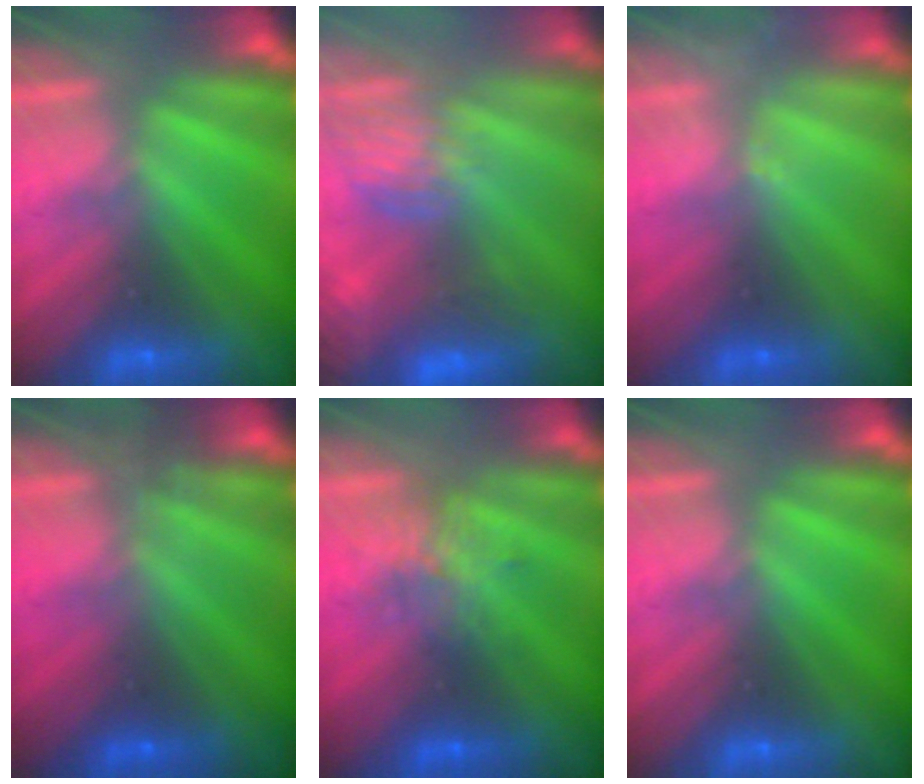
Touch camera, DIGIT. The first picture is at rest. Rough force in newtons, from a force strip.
{"total": 5.0}
{"total": 2.4}
{"total": 1.2}
{"total": 3.8}
{"total": 0.0}